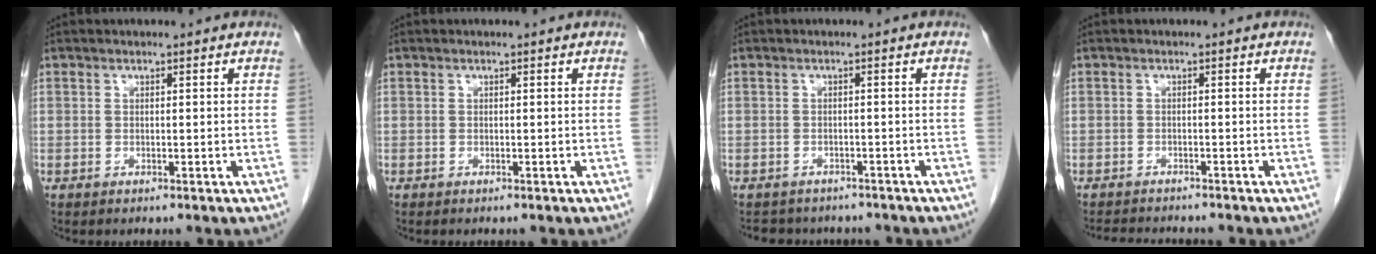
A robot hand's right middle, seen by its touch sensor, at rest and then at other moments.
{"total": 0.0}
{"total": 6.5, "force": [-5.9, 2.7, 1.0], "torque": [-0.016, 0.001, -0.068]}
{"total": 5.0, "force": [-4.8, 0.4, 1.4], "torque": [-0.019, -0.011, -0.072]}